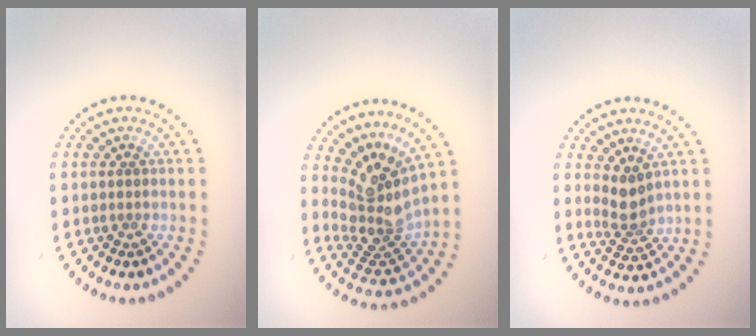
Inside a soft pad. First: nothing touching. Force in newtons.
{"total": 4.7, "press": 3.2, "slide": 3.4}
{"total": 2.5, "press": 1.9, "slide": 1.6}